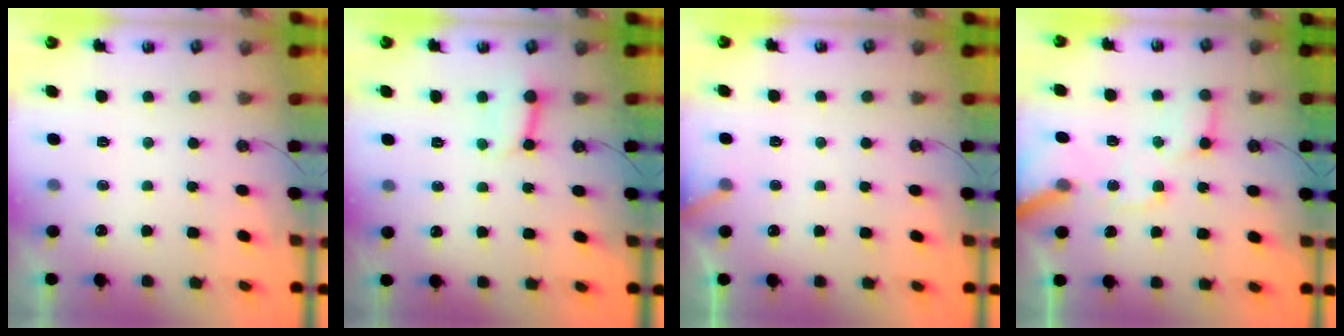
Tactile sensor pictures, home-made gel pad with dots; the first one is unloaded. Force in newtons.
{"total": 4.1, "press": 4.1, "slide": 0.5}
{"total": 4.7, "press": 4.6, "slide": 0.4}
{"total": 13.7, "press": 13.6, "slide": 2.1}